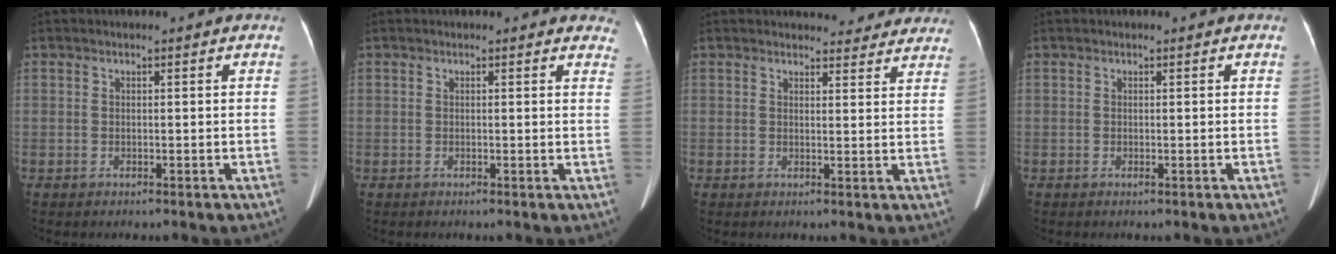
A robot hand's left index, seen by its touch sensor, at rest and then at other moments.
{"total": 4.1, "force": [3.7, 1.4, 0.8], "torque": [0.013, -0.009, 0.012]}
{"total": 9.1, "force": [8.6, 2.5, 1.6], "torque": [0.010, -0.004, 0.081]}
{"total": 0.0}